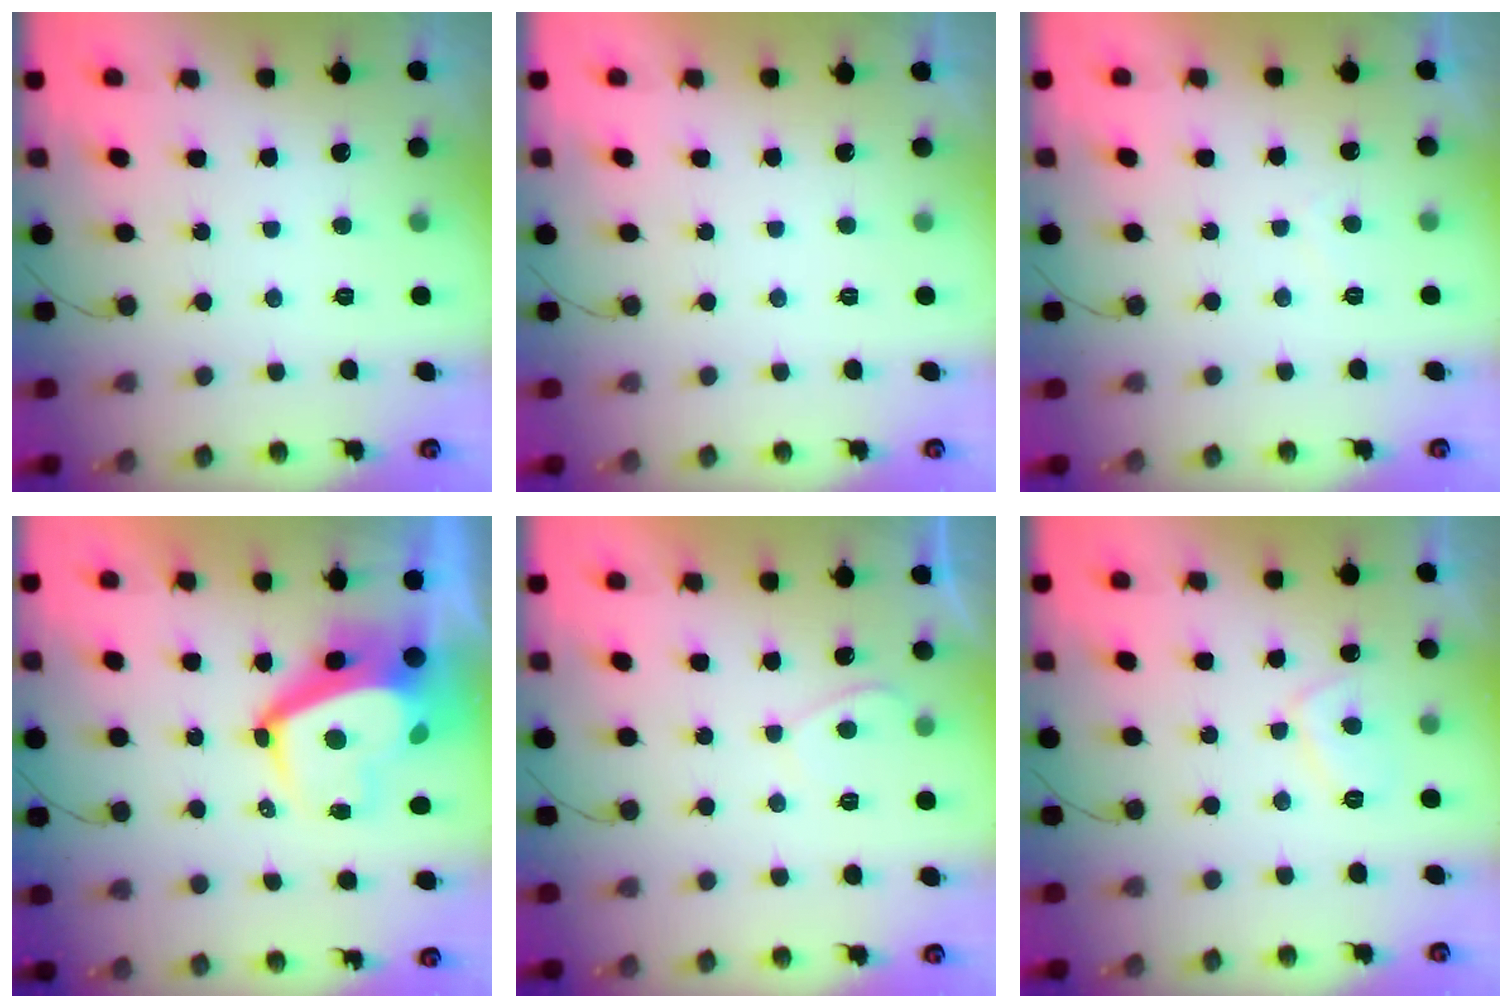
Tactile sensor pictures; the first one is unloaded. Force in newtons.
{"total": 2.2, "press": 2.2, "slide": 0.3}
{"total": 0.9, "press": 0.7, "slide": 0.6}
{"total": 10.1, "press": 10.0, "slide": 1.4}
{"total": 2.3, "press": 2.2, "slide": 0.4}
{"total": 4.1, "press": 4.0, "slide": 1.0}